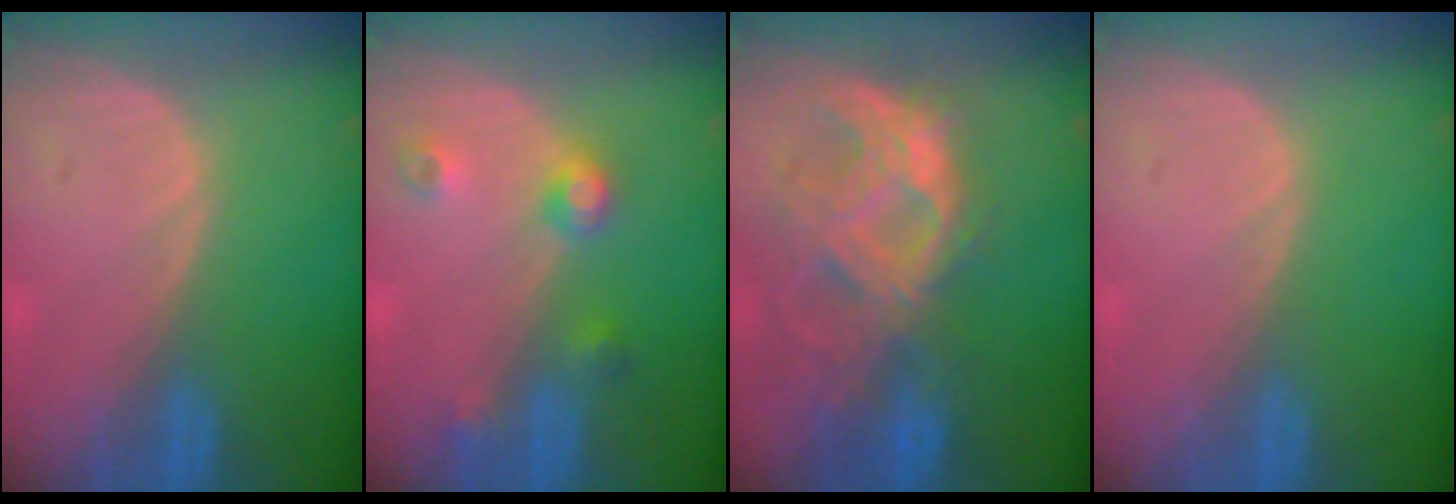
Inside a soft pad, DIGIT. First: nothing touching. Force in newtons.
{"total": 4.3, "press": 3.8, "slide": 1.9}
{"total": 10.5, "press": 9.2, "slide": 5.0}
{"total": 0.0}